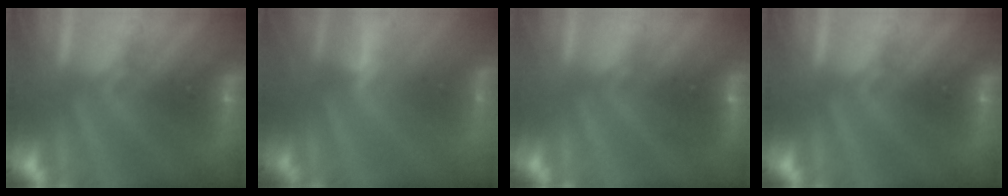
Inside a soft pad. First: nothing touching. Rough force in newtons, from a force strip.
{"total": 2.9}
{"total": 2.4}
{"total": 0.0}